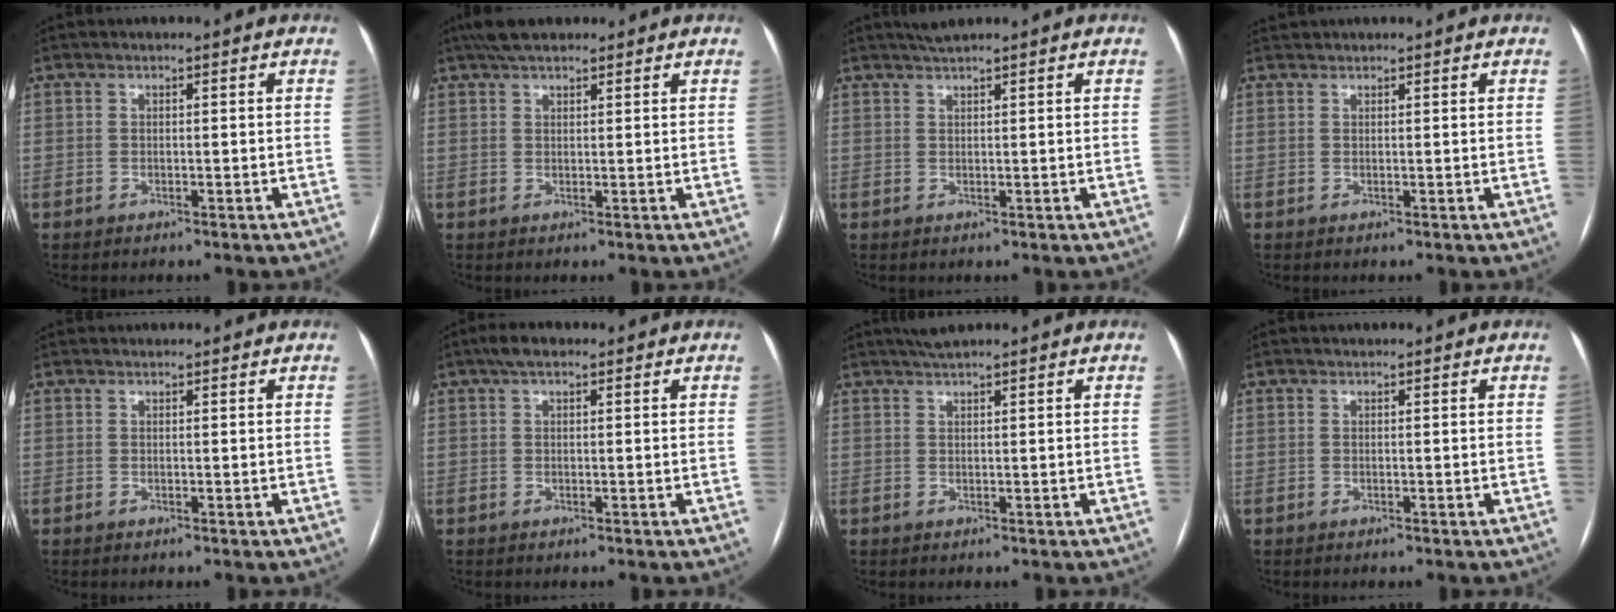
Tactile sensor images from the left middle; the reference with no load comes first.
{"total": 5.3, "force": [4.3, 1.7, 2.6], "torque": [-0.046, 0.030, 0.075]}
{"total": 1.8, "force": [1.6, -0.4, 0.6], "torque": [-0.011, 0.007, 0.033]}
{"total": 0.9, "force": [0.8, 0.1, -0.1], "torque": [-0.006, 0.014, 0.021]}
{"total": 1.5, "force": [1.4, 0.4, 0.2], "torque": [-0.008, 0.025, 0.023]}
{"total": 2.7, "force": [1.7, 1.0, 1.9], "torque": [-0.039, 0.020, 0.030]}
{"total": 2.3, "force": [2.0, -0.3, 1.0], "torque": [-0.017, 0.011, 0.039]}
{"total": 0.0}